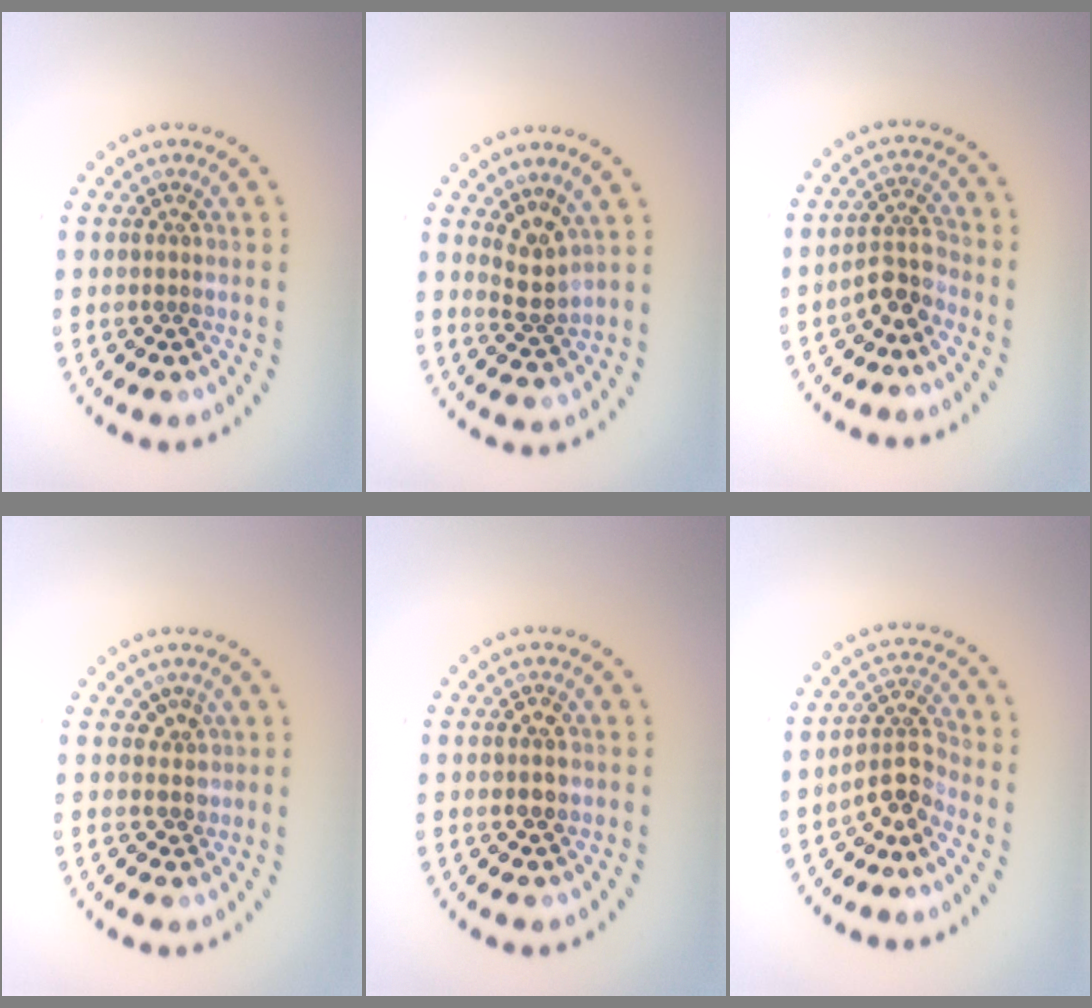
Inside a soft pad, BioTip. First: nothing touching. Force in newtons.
{"total": 2.4, "press": 1.8, "slide": 1.6}
{"total": 2.8, "press": 2.4, "slide": 1.4}
{"total": 1.6, "press": 1.2, "slide": 1.0}
{"total": 1.4, "press": 1.4, "slide": 0.2}
{"total": 2.9, "press": 2.4, "slide": 1.7}